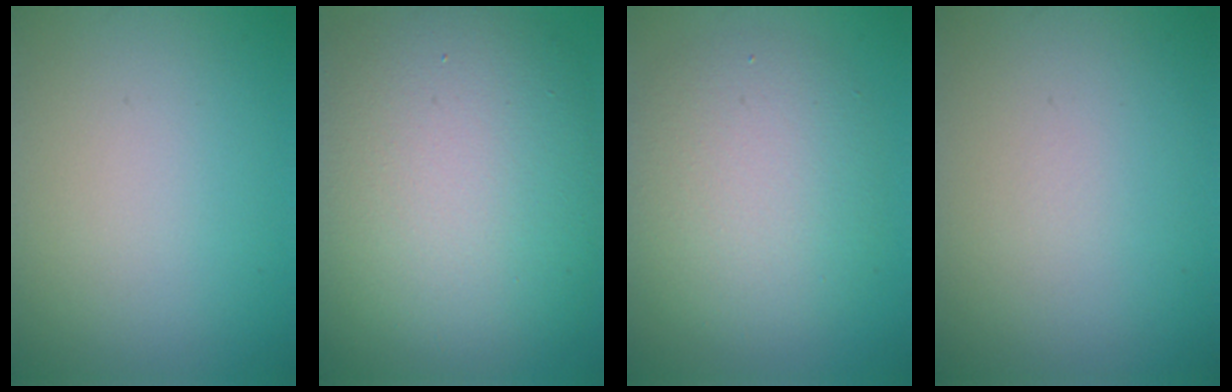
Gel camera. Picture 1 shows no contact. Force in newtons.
{"total": 15.0, "press": 15.0, "slide": 0.7}
{"total": 6.1, "press": 6.1, "slide": 0.2}
{"total": 0.0}